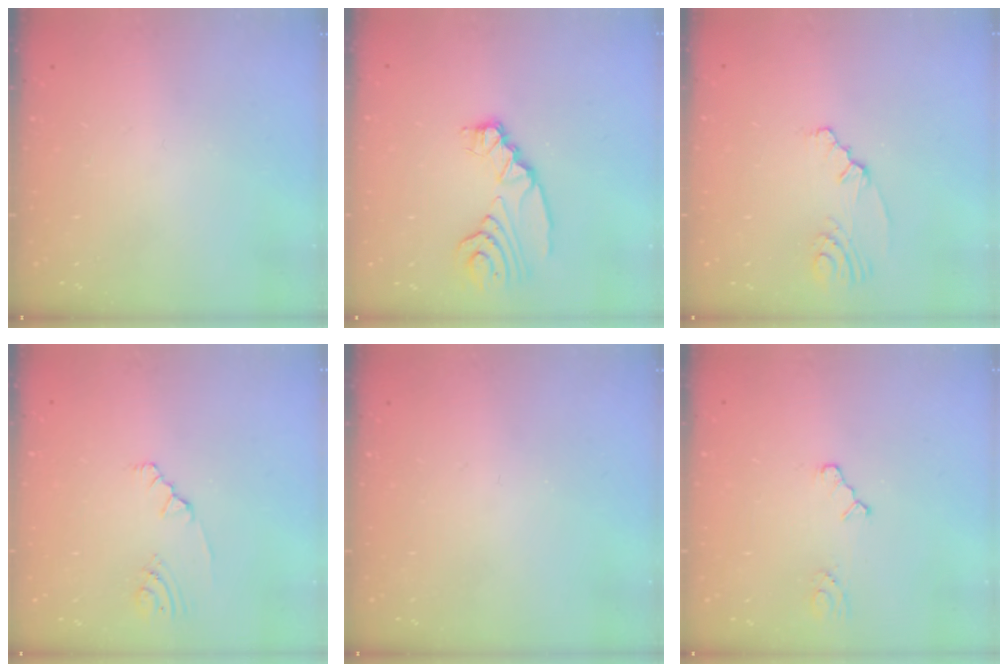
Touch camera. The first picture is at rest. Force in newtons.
{"total": 8.7, "press": 8.6, "slide": 0.9}
{"total": 2.4, "press": 2.1, "slide": 1.2}
{"total": 2.1, "press": 1.8, "slide": 1.1}
{"total": 0.0}
{"total": 2.5, "press": 2.5, "slide": 0.3}